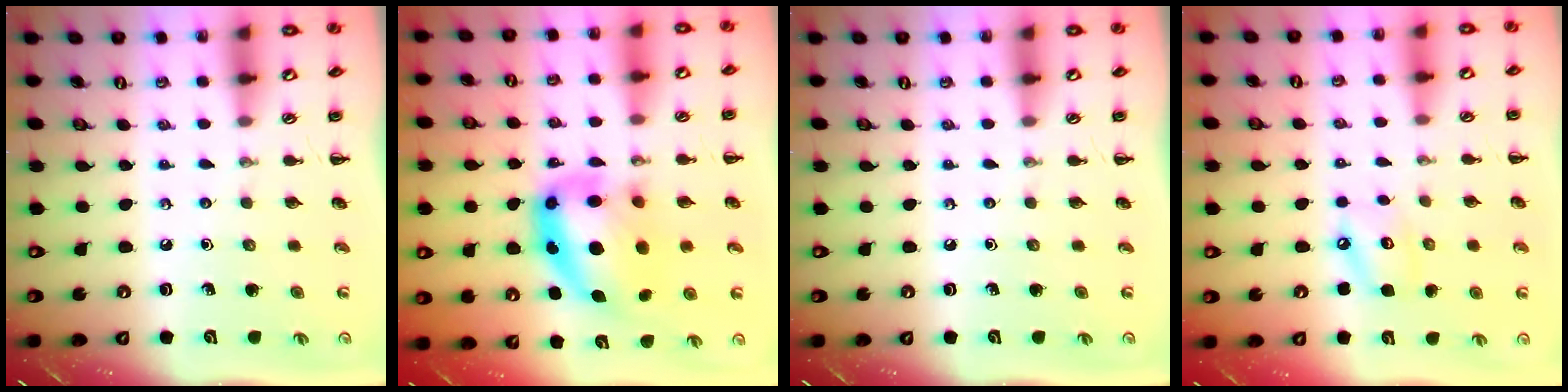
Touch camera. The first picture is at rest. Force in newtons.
{"total": 14.3, "press": 13.9, "slide": 3.6}
{"total": 0.0}
{"total": 6.4, "press": 6.4, "slide": 0.7}